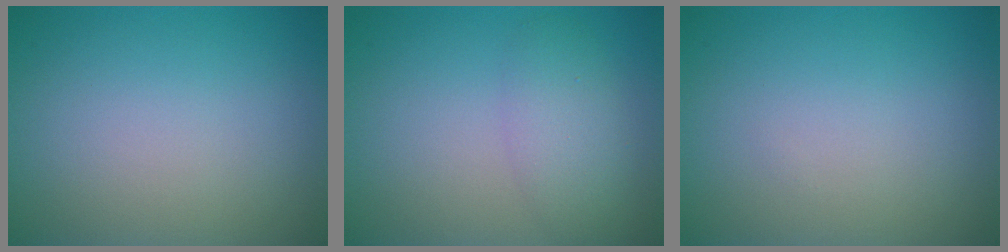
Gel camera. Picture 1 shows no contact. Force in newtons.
{"total": 3.0, "press": 3.0, "slide": 0.1}
{"total": 0.0}